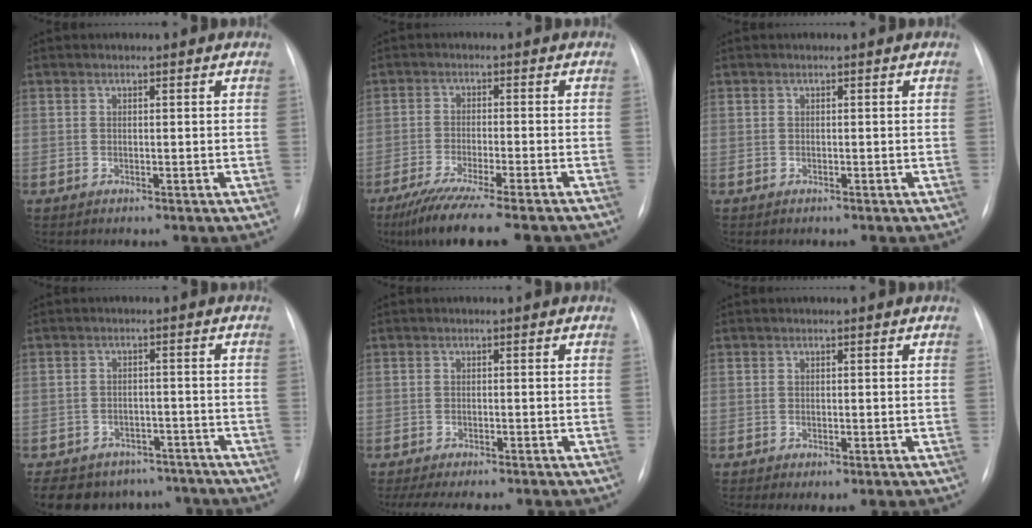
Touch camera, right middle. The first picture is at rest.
{"total": 14.4, "force": [-12.0, 0.3, 8.0], "torque": [-0.120, -0.043, -0.187]}
{"total": 0.0}
{"total": 13.0, "force": [-10.8, 6.6, 2.9], "torque": [-0.052, 0.012, -0.128]}
{"total": 8.9, "force": [-7.6, 1.9, 4.2], "torque": [-0.059, -0.003, -0.103]}
{"total": 2.5, "force": [-1.7, 0.7, 1.7], "torque": [-0.019, -0.009, -0.020]}